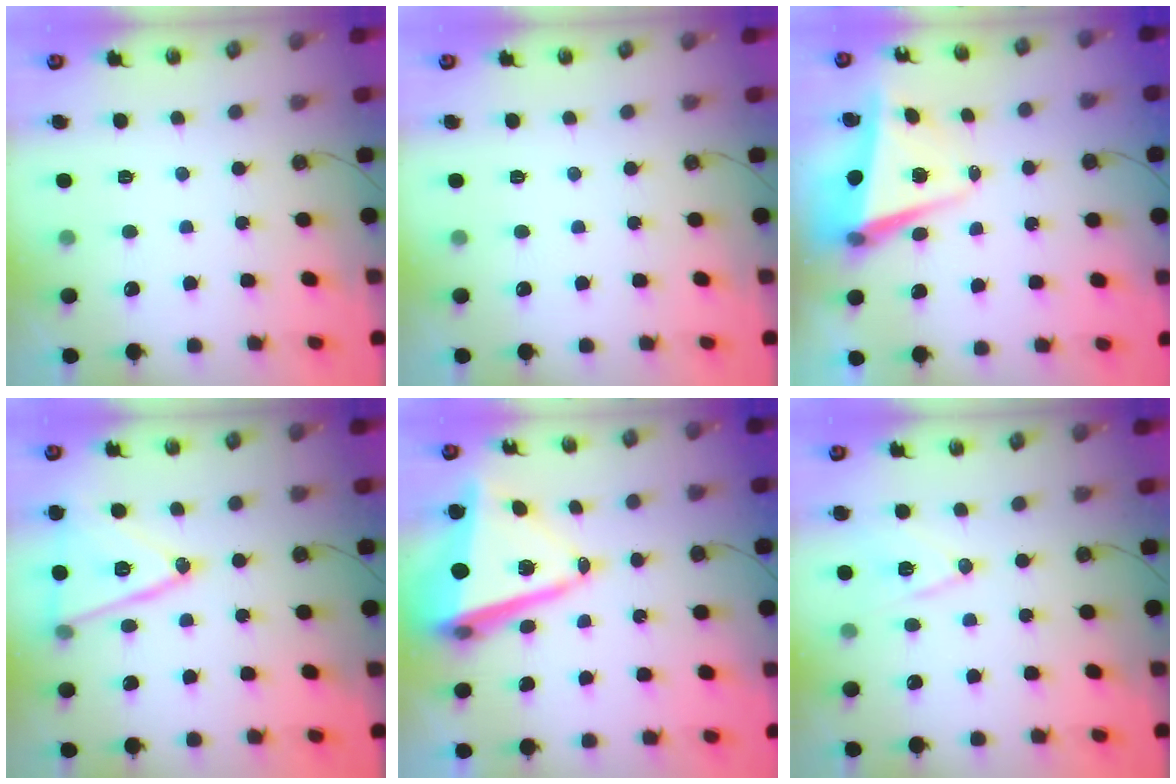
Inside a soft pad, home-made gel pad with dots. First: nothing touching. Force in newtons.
{"total": 0.0}
{"total": 5.8, "press": 5.7, "slide": 1.0}
{"total": 17.0, "press": 16.7, "slide": 3.4}
{"total": 14.2, "press": 14.0, "slide": 2.0}
{"total": 11.1, "press": 10.5, "slide": 3.5}